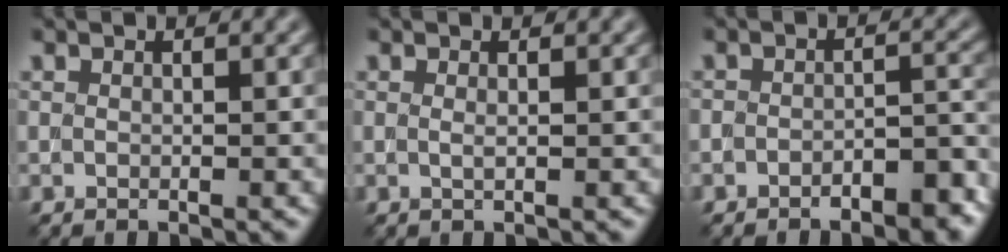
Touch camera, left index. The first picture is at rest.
{"total": 0.6, "force": [0.1, 0.1, 0.5], "torque": [-0.009, -0.001, -0.001]}
{"total": 4.4, "force": [-3.5, 1.4, 2.3], "torque": [-0.031, 0.004, -0.047]}